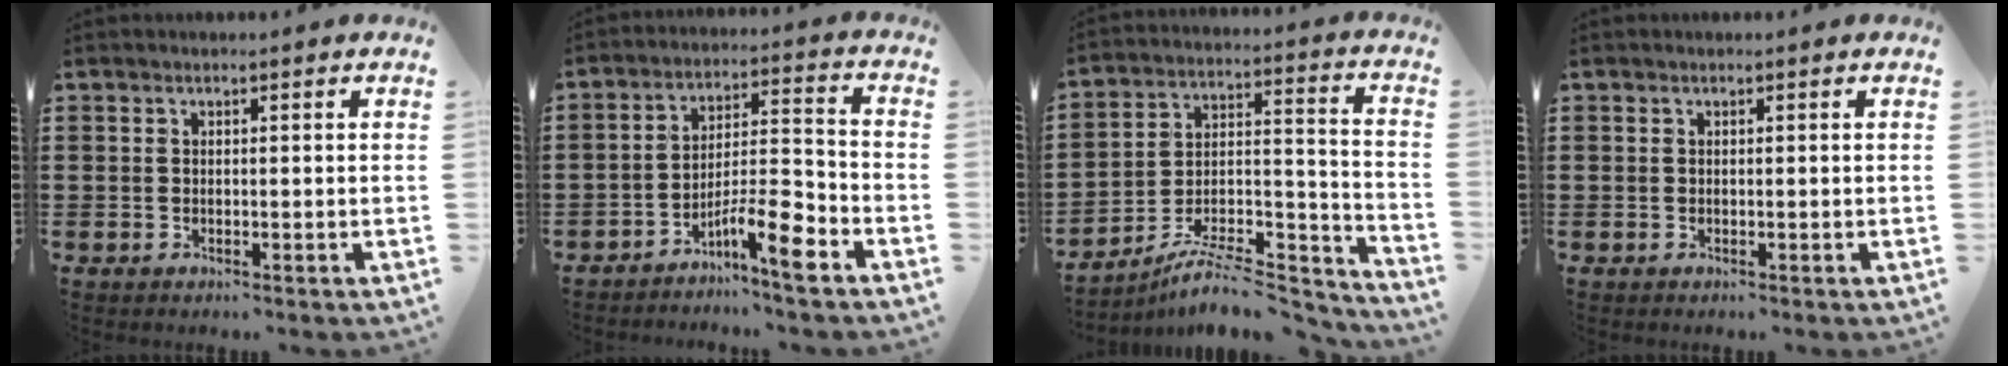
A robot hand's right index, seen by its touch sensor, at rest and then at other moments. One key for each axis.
{"total": 9.1, "fx": -5.8, "fy": 1.6, "fz": 6.9, "tx": -0.116, "ty": 0.010, "tz": -0.104}
{"total": 8.8, "fx": -7.5, "fy": 2.0, "fz": 4.1, "tx": -0.057, "ty": 0.013, "tz": -0.144}
{"total": 0.0}